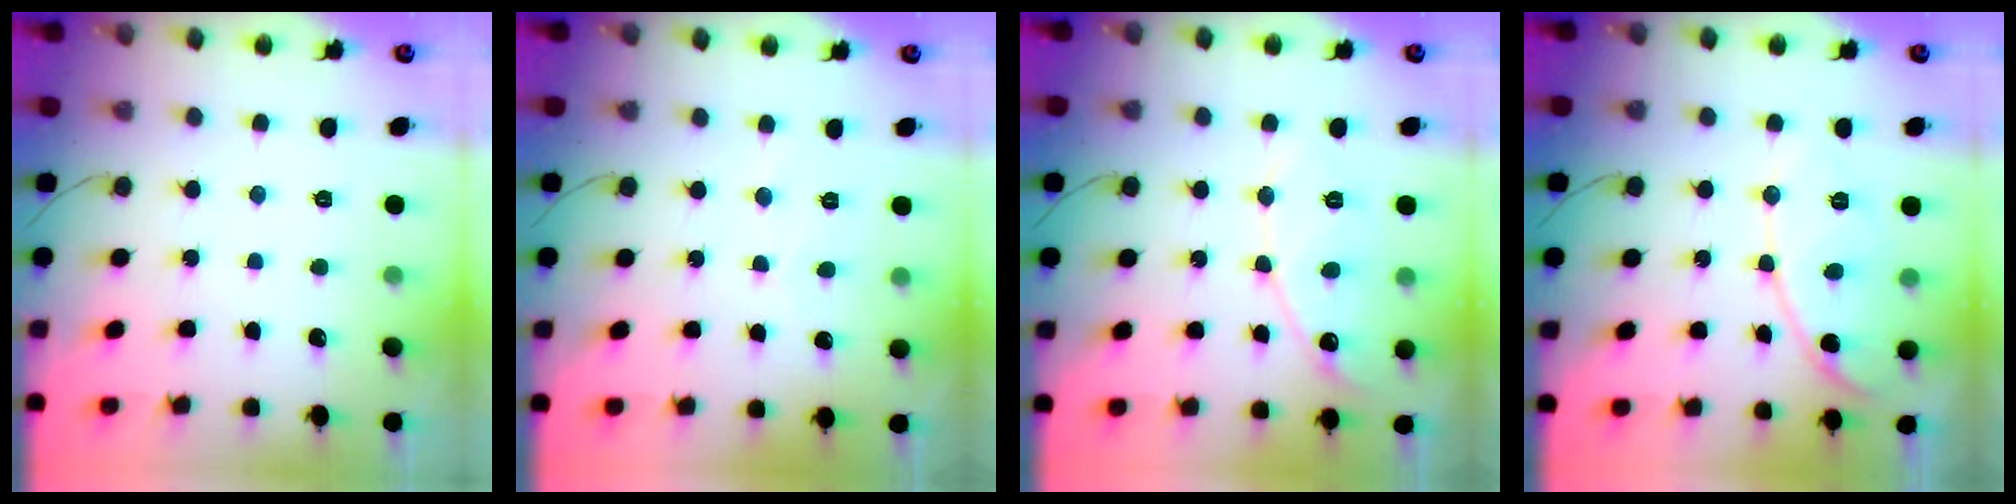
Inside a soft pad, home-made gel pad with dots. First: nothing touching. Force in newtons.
{"total": 2.3, "press": 2.3, "slide": 0.2}
{"total": 10.1, "press": 10.1, "slide": 0.9}
{"total": 10.3, "press": 10.3, "slide": 0.5}